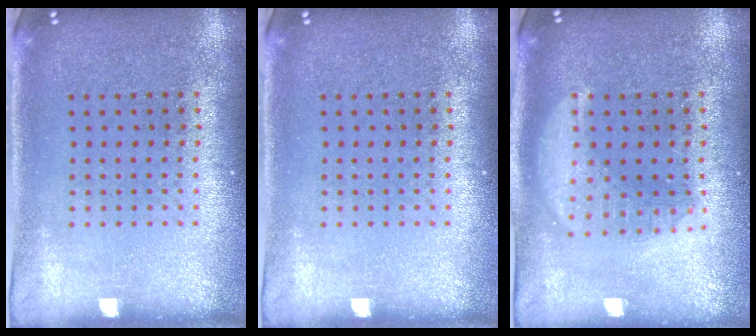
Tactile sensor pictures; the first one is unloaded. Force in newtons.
{"total": 0.0}
{"total": 3.1, "press": 3.1, "slide": 0.3}